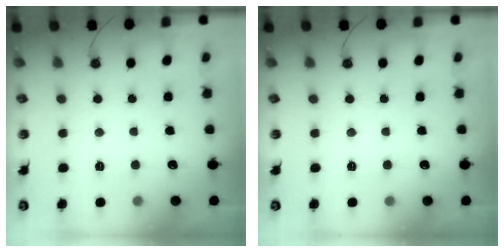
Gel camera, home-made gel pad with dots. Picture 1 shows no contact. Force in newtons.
{"total": 0.0}